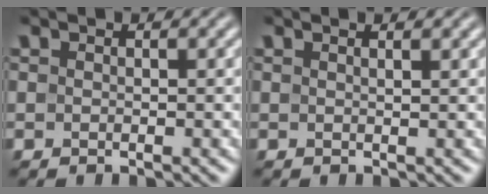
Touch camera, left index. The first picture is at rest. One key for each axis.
{"total": 2.0, "fx": 1.2, "fy": 0.7, "fz": 1.4, "tx": -0.006, "ty": 0.003, "tz": -0.002}